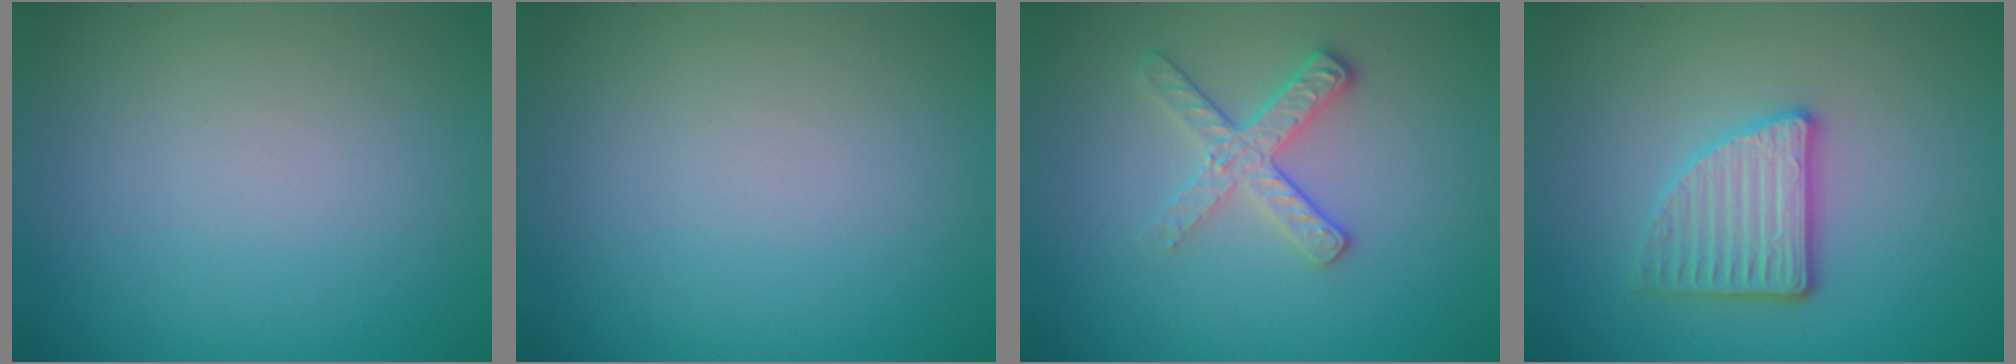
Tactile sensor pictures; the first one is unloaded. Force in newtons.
{"total": 0.0}
{"total": 2.7, "press": 2.4, "slide": 1.2}
{"total": 3.3, "press": 3.0, "slide": 1.4}